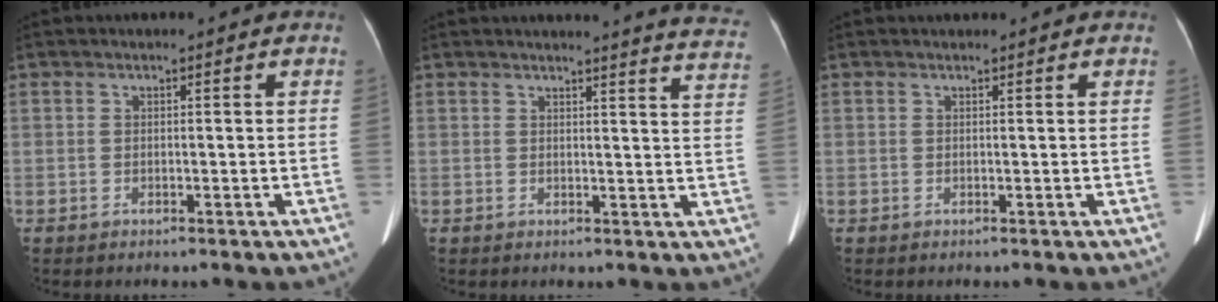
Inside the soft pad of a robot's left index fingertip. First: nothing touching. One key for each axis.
{"total": 10.8, "fx": 10.6, "fy": -0.5, "fz": 2.2, "tx": -0.012, "ty": -0.078, "tz": 0.087}
{"total": 0.7, "fx": 0.7, "fy": 0.1, "fz": 0.2, "tx": -0.009, "ty": 0.012, "tz": 0.014}